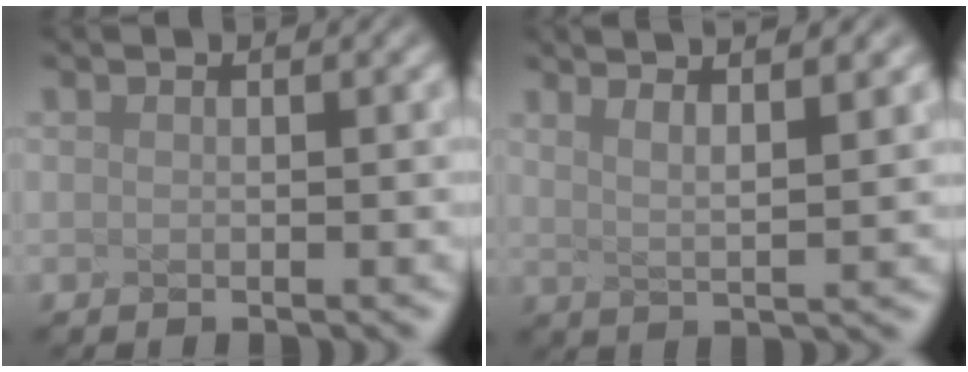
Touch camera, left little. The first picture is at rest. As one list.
[{"total": 3.9, "force": [2.6, 0.0, 2.9], "torque": [-0.071, 0.019, 0.051]}]